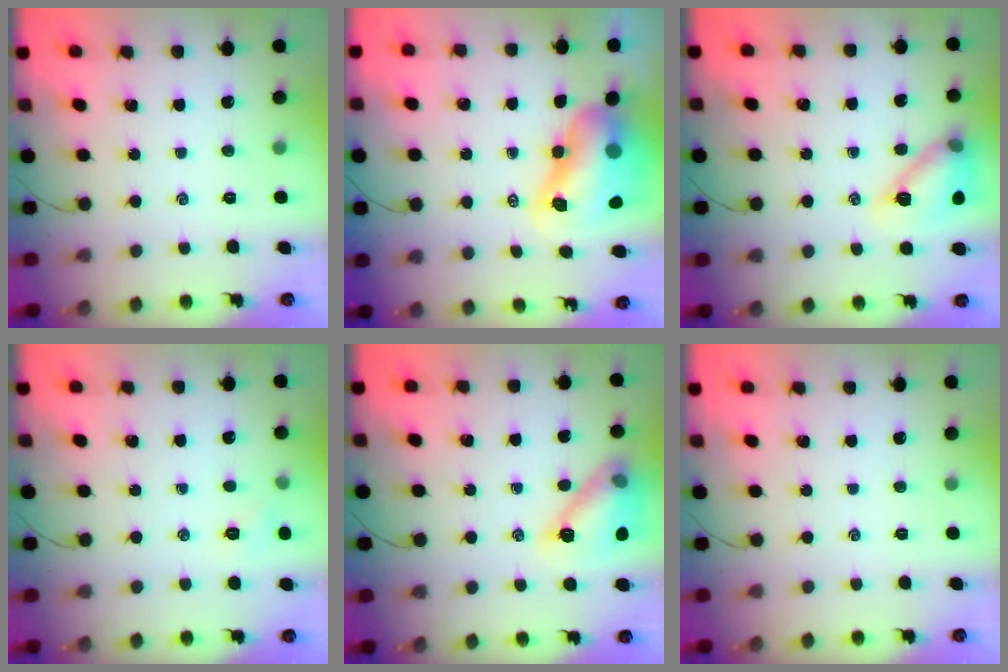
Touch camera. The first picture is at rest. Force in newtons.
{"total": 12.7, "press": 12.2, "slide": 3.4}
{"total": 14.4, "press": 14.3, "slide": 1.4}
{"total": 5.4, "press": 5.3, "slide": 1.3}
{"total": 13.2, "press": 13.1, "slide": 1.1}
{"total": 0.0}